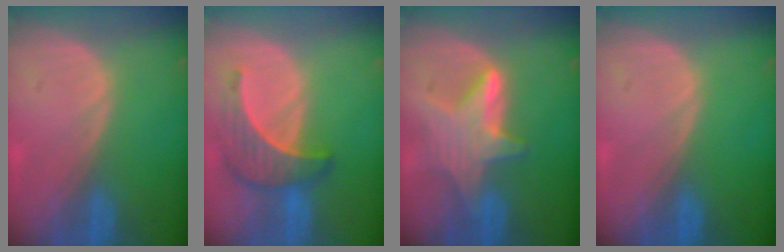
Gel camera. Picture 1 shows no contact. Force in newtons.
{"total": 6.5, "press": 6.5, "slide": 0.3}
{"total": 6.6, "press": 6.6, "slide": 0.2}
{"total": 0.0}